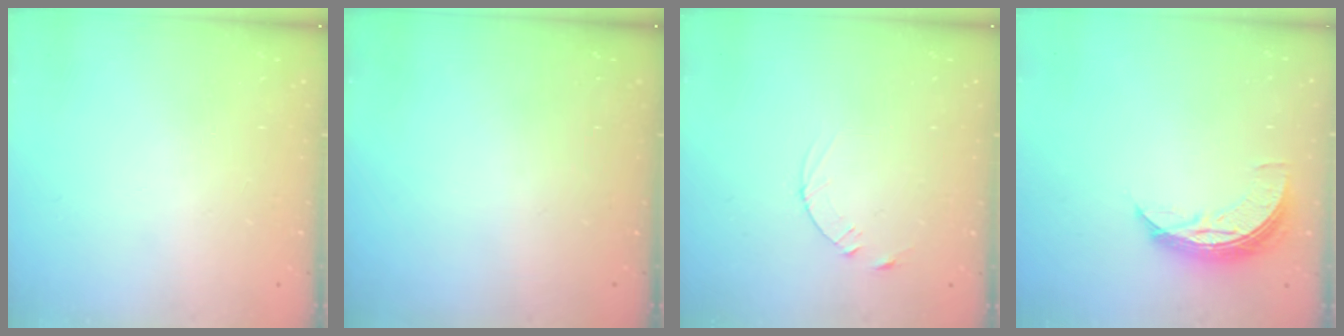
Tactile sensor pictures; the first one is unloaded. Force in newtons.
{"total": 0.0}
{"total": 2.5, "press": 2.5, "slide": 0.3}
{"total": 7.9, "press": 7.9, "slide": 0.4}